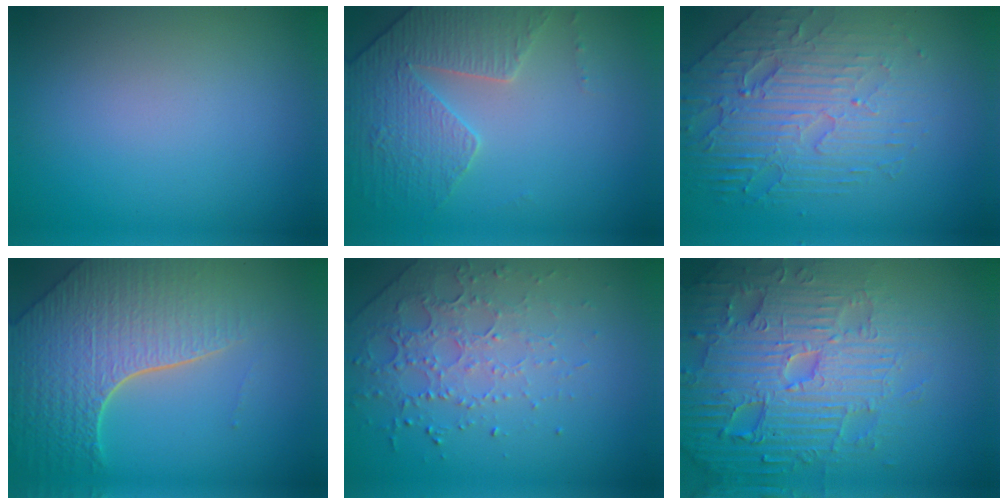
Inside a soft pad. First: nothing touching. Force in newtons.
{"total": 4.0, "press": 3.9, "slide": 1.0}
{"total": 6.2, "press": 4.6, "slide": 4.1}
{"total": 8.0, "press": 5.7, "slide": 5.7}
{"total": 4.4, "press": 3.0, "slide": 3.2}
{"total": 7.8, "press": 7.6, "slide": 1.7}